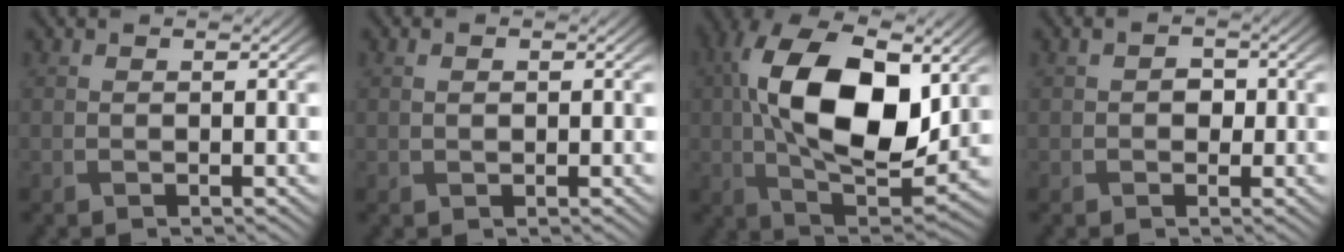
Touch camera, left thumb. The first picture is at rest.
{"total": 0.9, "force": [0.2, 0.5, 0.7], "torque": [-0.014, 0.002, 0.005]}
{"total": 17.7, "force": [2.6, 9.7, 14.6], "torque": [-0.282, 0.011, 0.038]}
{"total": 1.7, "force": [-0.1, 1.4, 0.9], "torque": [-0.020, -0.003, -0.003]}